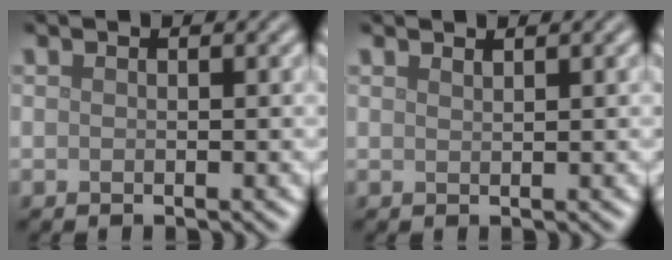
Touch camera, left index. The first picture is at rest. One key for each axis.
{"total": 0.6, "fx": 0.6, "fy": 0.1, "fz": 0.2, "tx": 0.001, "ty": -0.001, "tz": 0.013}